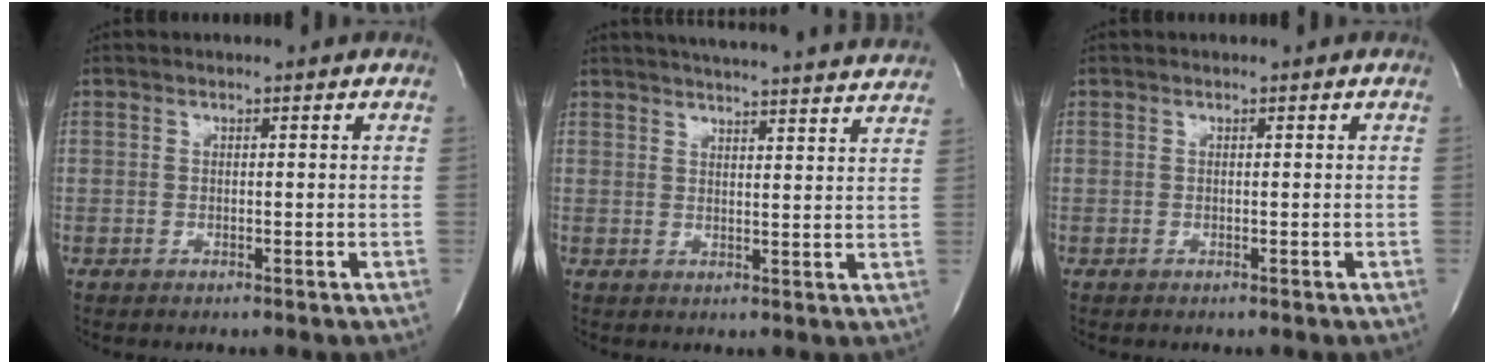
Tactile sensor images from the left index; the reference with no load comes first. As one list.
[{"total": 20.8, "force": [19.6, 0.8, 6.9], "torque": [-0.103, -0.019, 0.239]}, {"total": 0.0}]